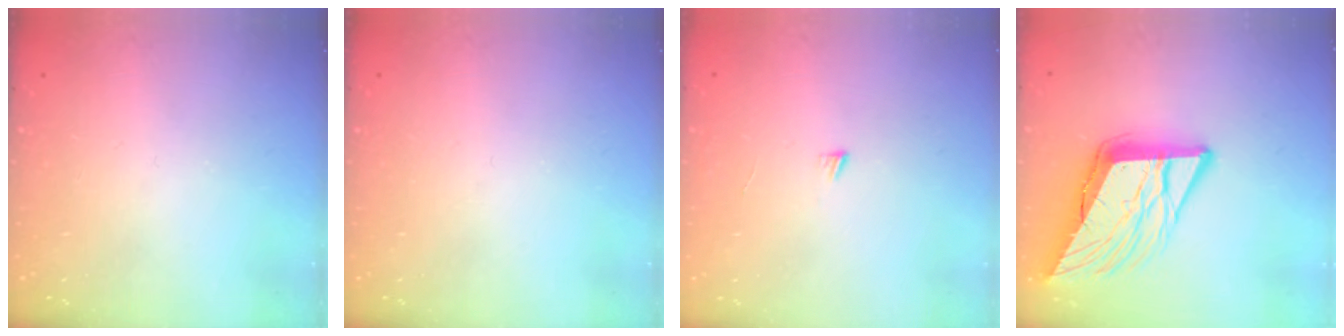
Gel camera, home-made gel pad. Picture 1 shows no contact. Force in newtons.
{"total": 0.0}
{"total": 3.1, "press": 3.1, "slide": 0.3}
{"total": 15.3, "press": 15.1, "slide": 2.7}